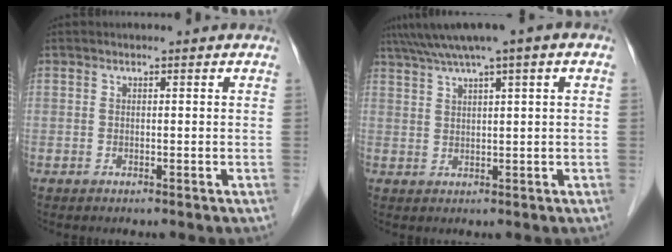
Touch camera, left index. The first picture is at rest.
{"total": 7.8, "force": [4.8, 0.0, 6.2], "torque": [-0.107, 0.043, 0.079]}